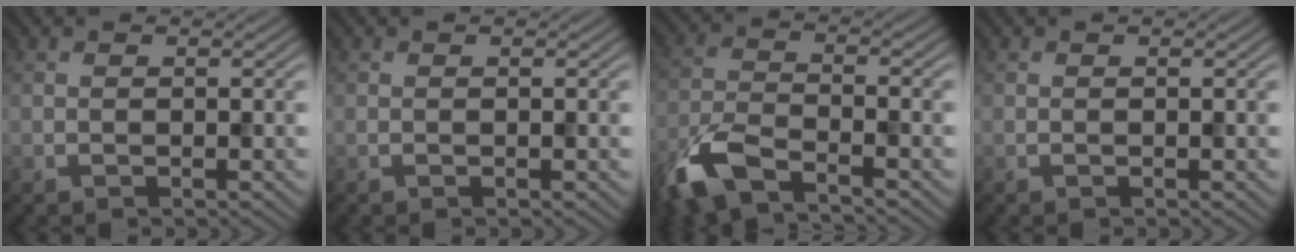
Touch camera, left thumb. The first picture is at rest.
{"total": 0.0}
{"total": 7.9, "force": [-5.5, 2.5, 5.1], "torque": [-0.116, -0.011, -0.123]}
{"total": 0.0}